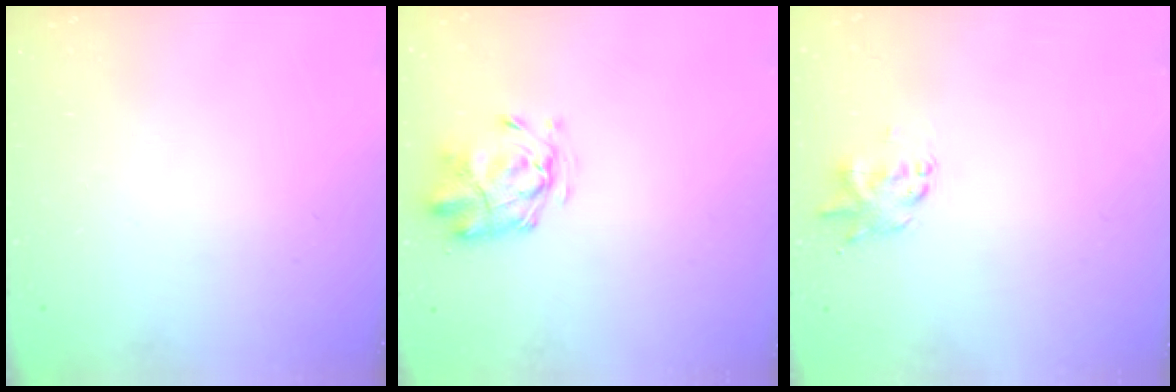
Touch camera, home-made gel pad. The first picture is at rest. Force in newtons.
{"total": 2.3, "press": 2.2, "slide": 0.6}
{"total": 1.4, "press": 1.3, "slide": 0.5}